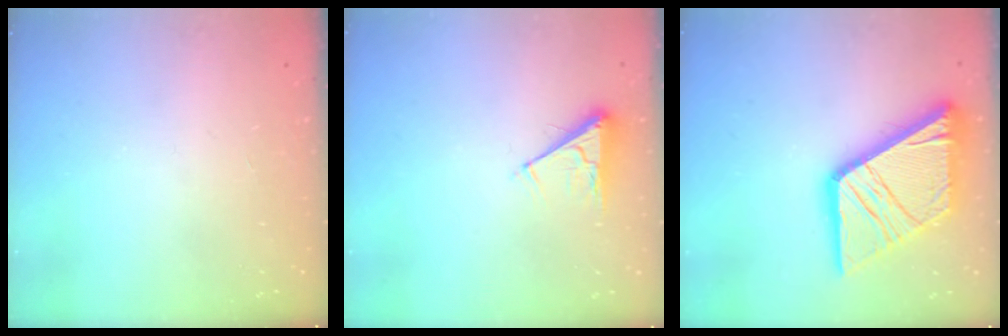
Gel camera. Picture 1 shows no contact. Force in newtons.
{"total": 4.4, "press": 4.4, "slide": 0.8}
{"total": 25.0, "press": 24.8, "slide": 2.8}